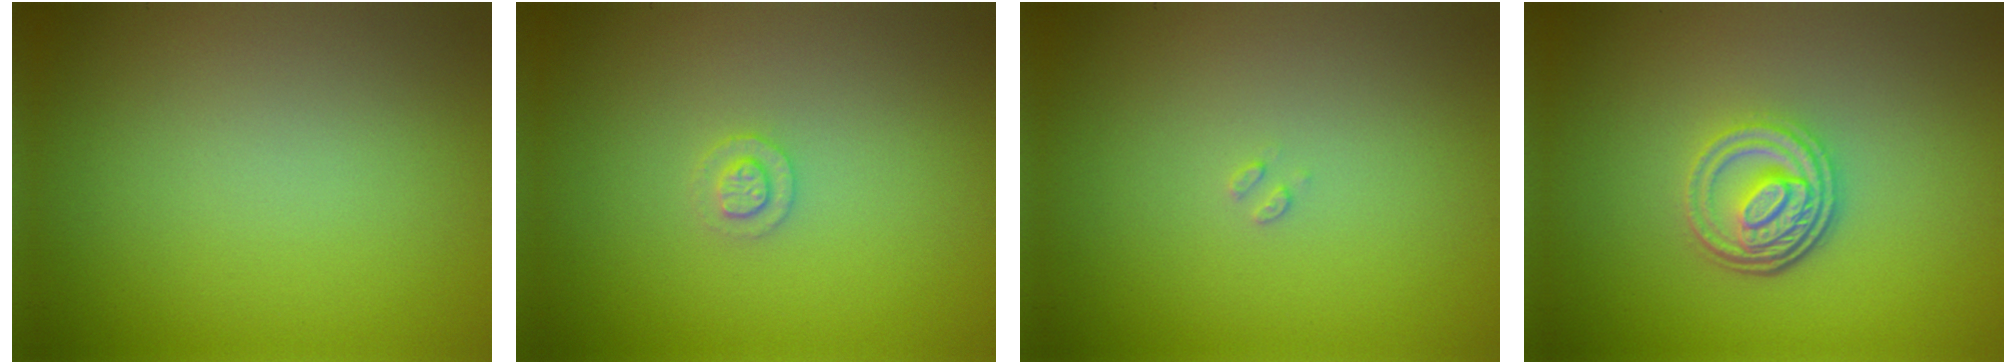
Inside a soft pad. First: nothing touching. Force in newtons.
{"total": 1.3, "press": 1.2, "slide": 0.3}
{"total": 0.6, "press": 0.6, "slide": 0.2}
{"total": 4.2, "press": 3.2, "slide": 2.7}